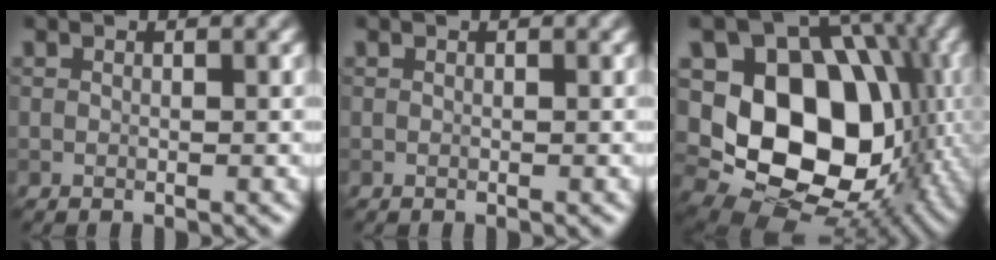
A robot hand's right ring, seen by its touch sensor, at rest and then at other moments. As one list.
[{"total": 0.0}, {"total": 16.1, "force": [-1.4, 12.3, 10.3], "torque": [-0.159, -0.015, -0.011]}]